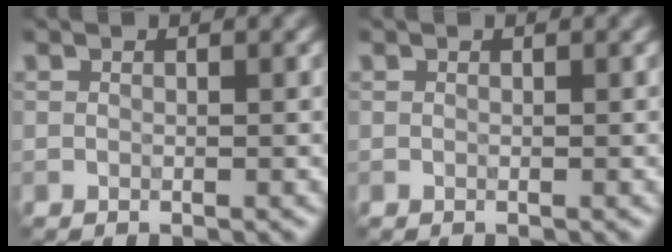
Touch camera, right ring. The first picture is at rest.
{"total": 0.0}